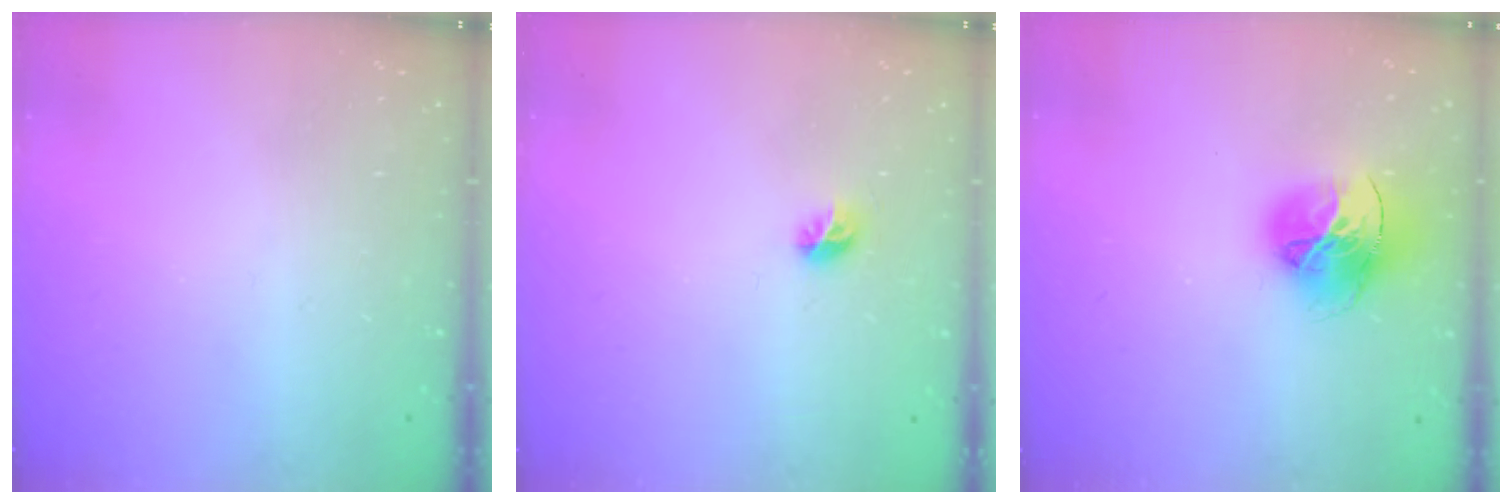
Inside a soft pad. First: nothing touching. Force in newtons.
{"total": 5.4, "press": 5.2, "slide": 1.4}
{"total": 16.7, "press": 16.6, "slide": 1.8}